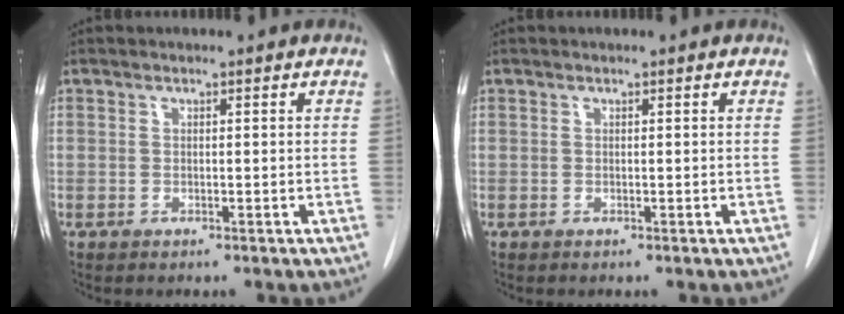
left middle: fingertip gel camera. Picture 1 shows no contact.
{"total": 0.0}